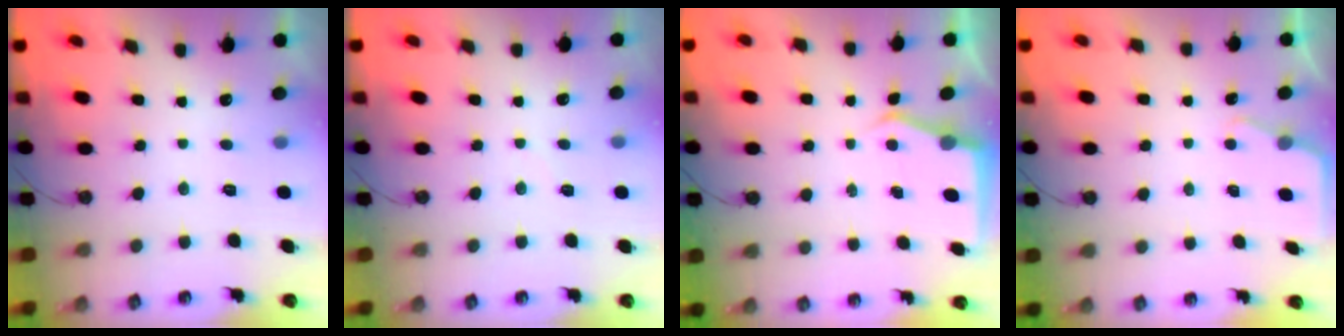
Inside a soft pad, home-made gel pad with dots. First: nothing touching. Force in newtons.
{"total": 4.1, "press": 4.1, "slide": 0.6}
{"total": 4.6, "press": 4.6, "slide": 0.6}
{"total": 2.2, "press": 2.2, "slide": 0.3}